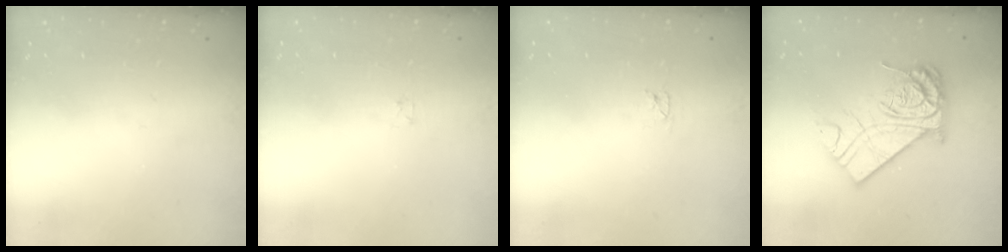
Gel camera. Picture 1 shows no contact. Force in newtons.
{"total": 1.2, "press": 1.2, "slide": 0.2}
{"total": 2.6, "press": 2.6, "slide": 0.3}
{"total": 18.2, "press": 18.1, "slide": 1.6}